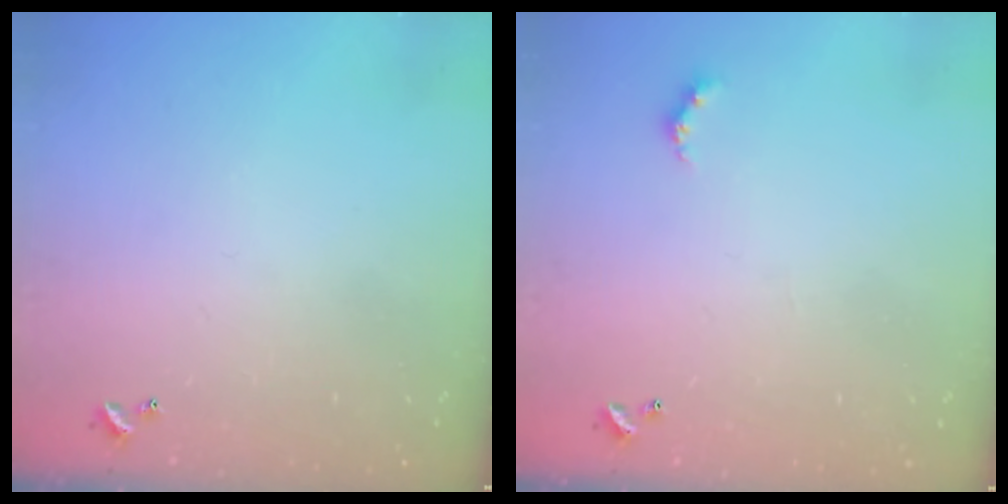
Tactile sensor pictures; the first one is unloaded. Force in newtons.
{"total": 3.4, "press": 3.3, "slide": 0.6}